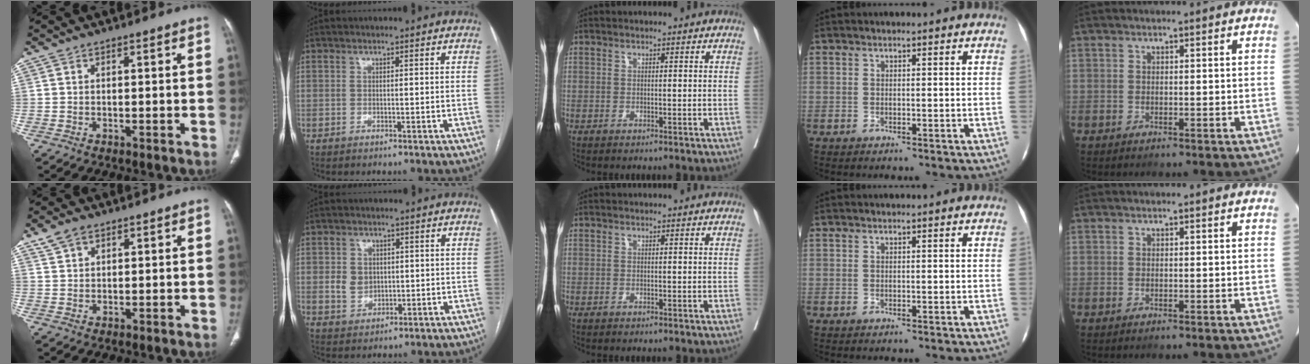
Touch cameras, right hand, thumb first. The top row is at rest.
{"thumb": {"total": 3.4, "force": [2.3, 1.9, 1.7], "torque": [-0.032, 0.002, 0.051]}, "index": {"total": 4.3, "force": [0.4, 3.7, 2.0], "torque": [-0.036, 0.009, 0.017]}}